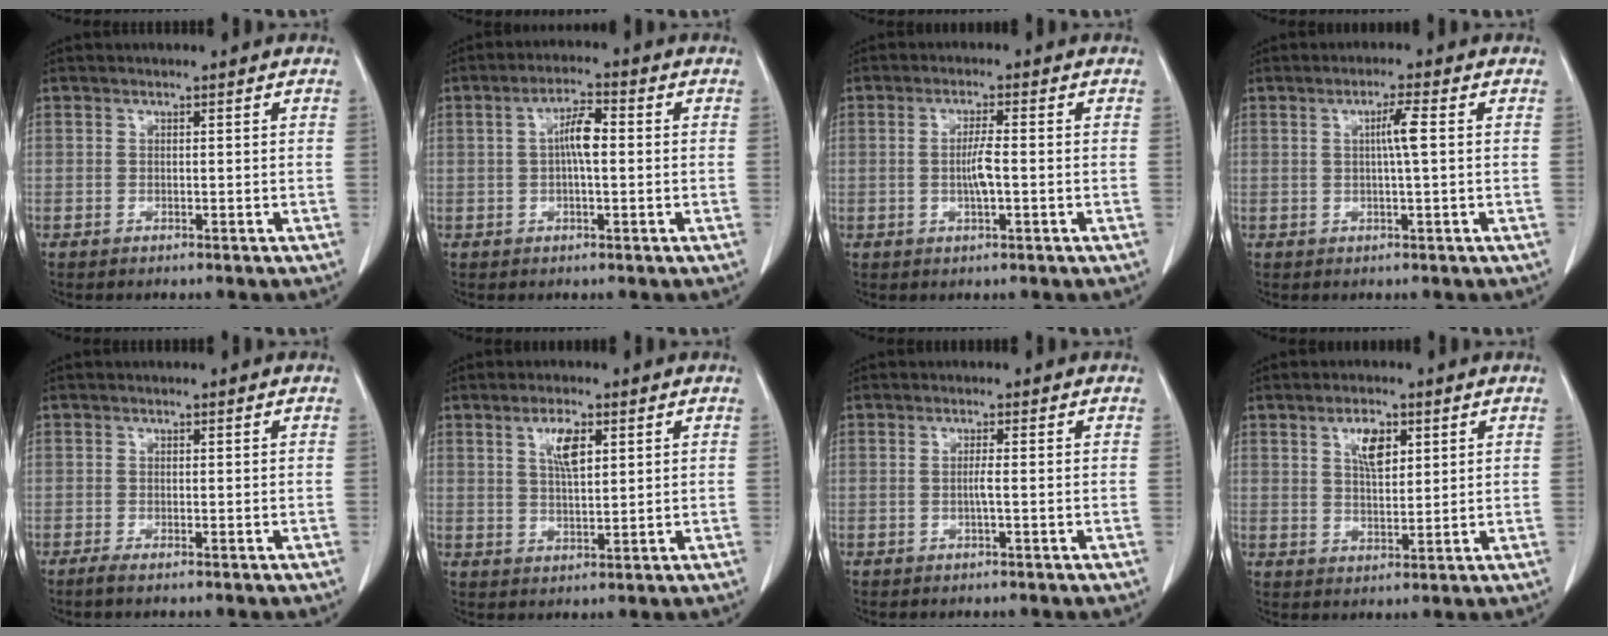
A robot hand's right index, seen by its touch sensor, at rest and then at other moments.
{"total": 4.6, "force": [0.2, 1.1, 4.4], "torque": [-0.084, 0.012, 0.001]}
{"total": 3.5, "force": [-0.3, 0.4, 3.5], "torque": [-0.066, -0.001, -0.004]}
{"total": 3.2, "force": [0.5, -0.3, 3.1], "torque": [-0.054, 0.002, 0.009]}
{"total": 1.2, "force": [-0.9, 0.0, 0.8], "torque": [-0.020, -0.004, -0.018]}
{"total": 4.8, "force": [2.0, 1.4, 4.1], "torque": [-0.080, 0.001, 0.040]}
{"total": 1.3, "force": [-0.1, -0.2, 1.3], "torque": [-0.023, 0.001, -0.001]}
{"total": 4.9, "force": [2.2, 2.1, 3.8], "torque": [-0.071, 0.002, 0.042]}